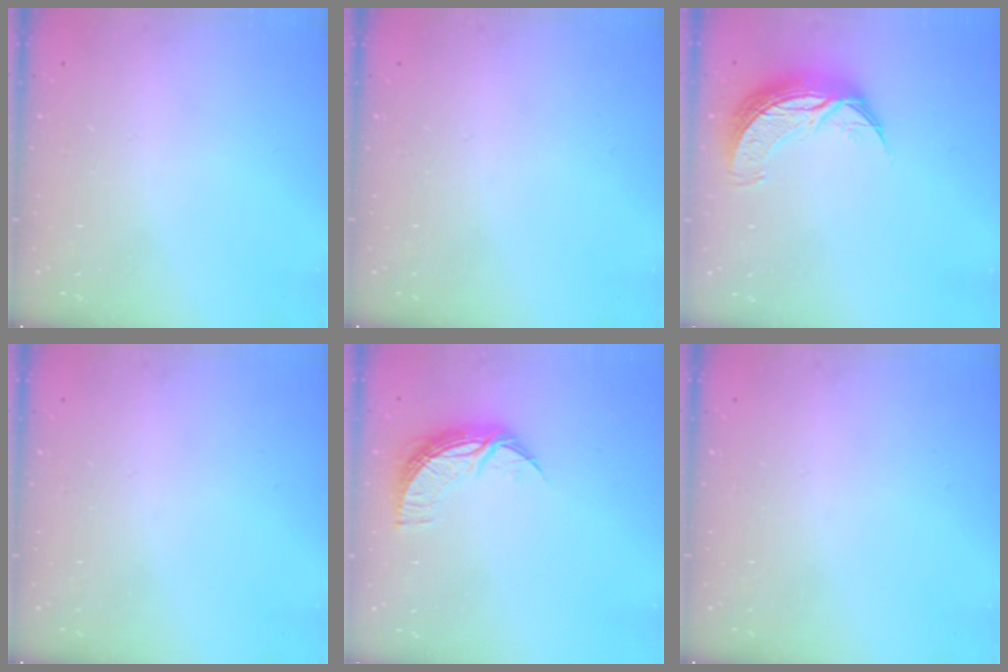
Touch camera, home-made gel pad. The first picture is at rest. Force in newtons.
{"total": 0.0}
{"total": 10.3, "press": 10.2, "slide": 0.7}
{"total": 0.0}
{"total": 9.7, "press": 9.7, "slide": 0.4}
{"total": 0.0}